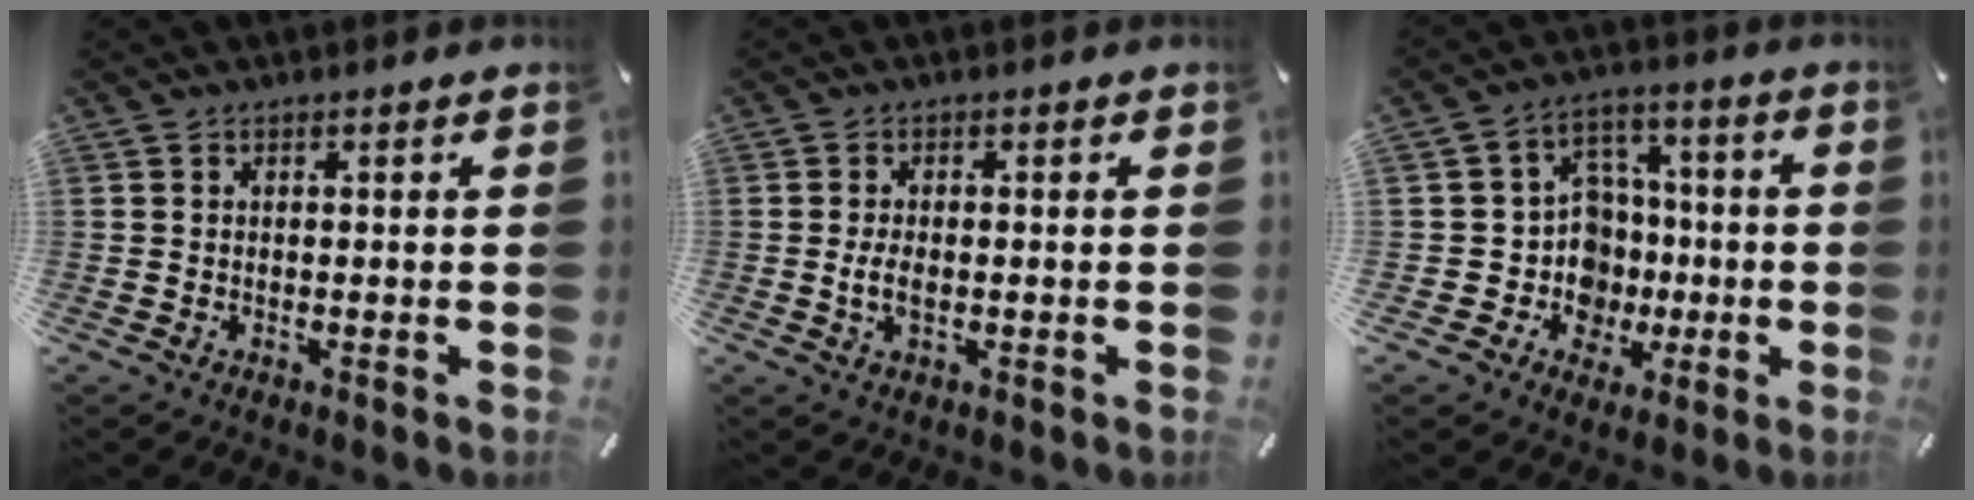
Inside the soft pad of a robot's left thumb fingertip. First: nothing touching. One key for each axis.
{"total": 3.7, "fx": -0.5, "fy": 1.9, "fz": 3.1, "tx": -0.068, "ty": -0.001, "tz": -0.012}
{"total": 12.8, "fx": -1.4, "fy": 12.1, "fz": 3.8, "tx": -0.062, "ty": 0.013, "tz": -0.008}